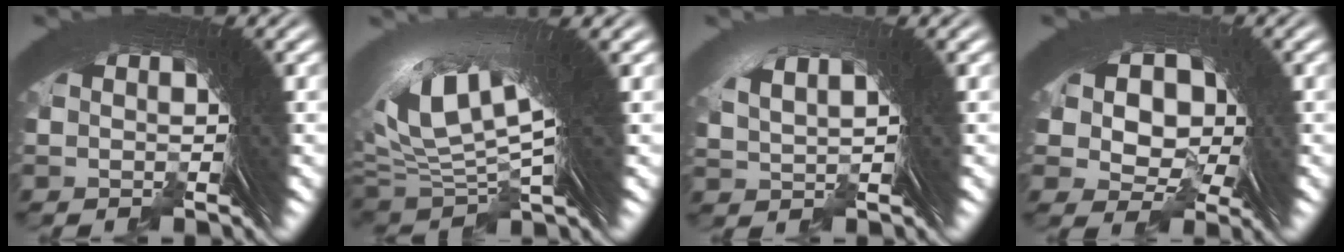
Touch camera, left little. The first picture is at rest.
{"total": 10.5, "force": [3.4, 6.0, 7.9], "torque": [-0.151, 0.004, 0.060]}
{"total": 0.8, "force": [0.5, -0.3, 0.6], "torque": [-0.017, -0.004, 0.023]}
{"total": 6.0, "force": [-0.8, 5.1, 3.1], "torque": [-0.091, -0.047, 0.010]}